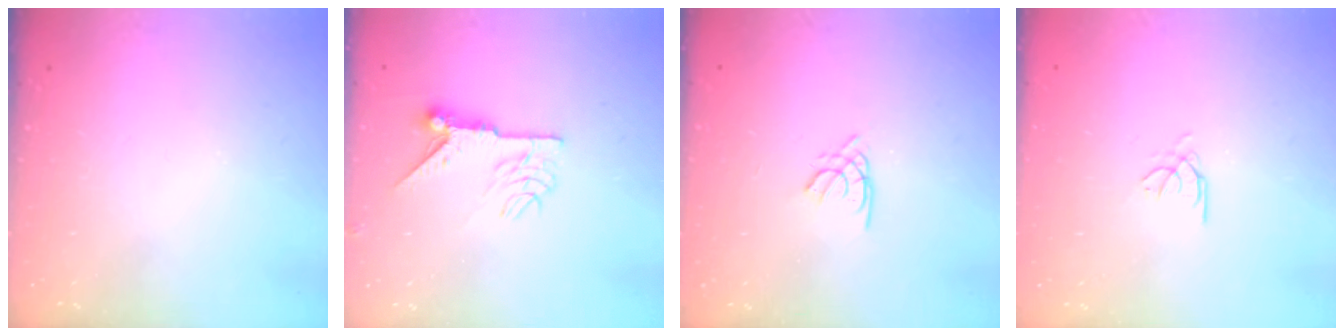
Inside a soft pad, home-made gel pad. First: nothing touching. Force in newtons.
{"total": 11.4, "press": 11.4, "slide": 0.8}
{"total": 1.4, "press": 1.4, "slide": 0.4}
{"total": 0.9, "press": 0.8, "slide": 0.4}